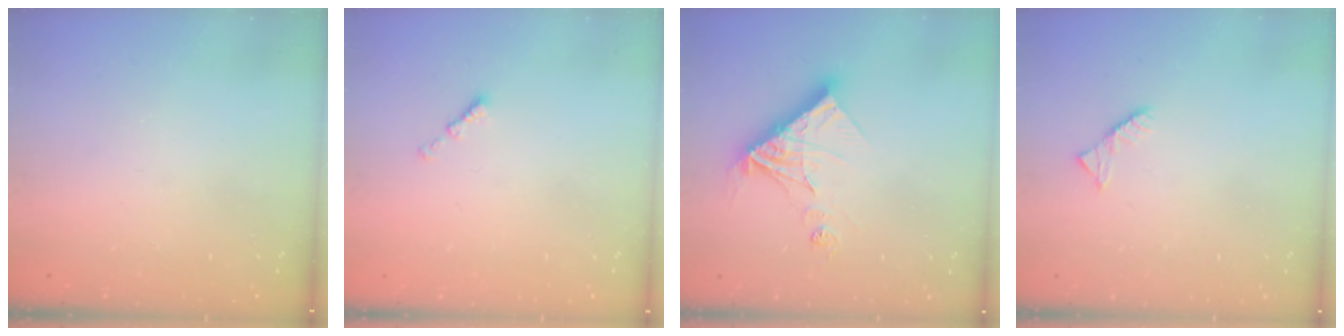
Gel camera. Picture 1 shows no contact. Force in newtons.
{"total": 0.0}
{"total": 14.1, "press": 14.0, "slide": 1.5}
{"total": 2.6, "press": 2.6, "slide": 0.4}